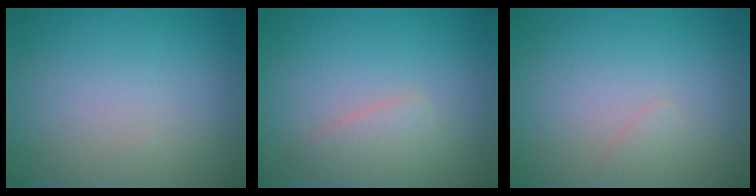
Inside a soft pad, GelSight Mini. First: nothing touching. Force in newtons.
{"total": 2.2, "press": 2.2, "slide": 0.0}
{"total": 0.6, "press": 0.6, "slide": 0.1}